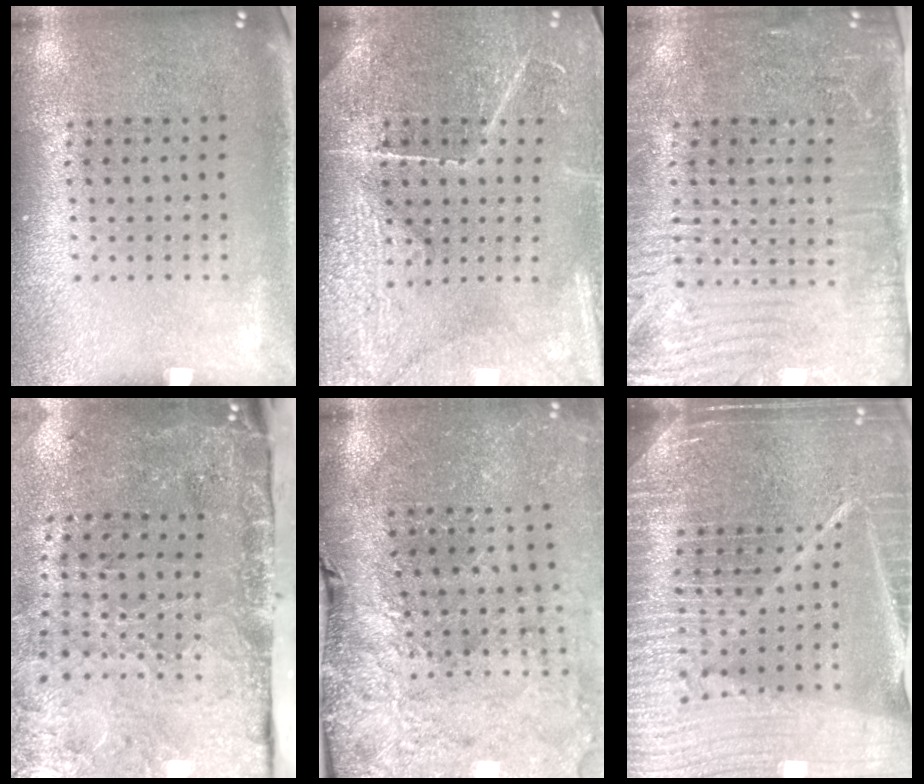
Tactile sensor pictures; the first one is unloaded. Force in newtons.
{"total": 3.9, "press": 3.7, "slide": 1.3}
{"total": 4.2, "press": 3.7, "slide": 2.0}
{"total": 4.9, "press": 3.6, "slide": 3.3}
{"total": 3.5, "press": 3.1, "slide": 1.8}
{"total": 6.4, "press": 5.6, "slide": 3.2}